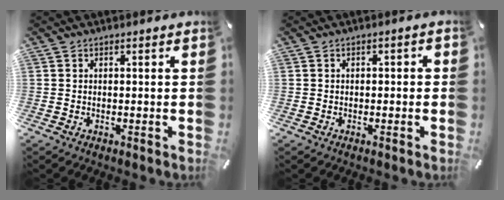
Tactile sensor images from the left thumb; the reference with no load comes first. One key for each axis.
{"total": 1.3, "fx": -0.8, "fy": 0.9, "fz": 0.5, "tx": -0.009, "ty": 0.005, "tz": -0.017}